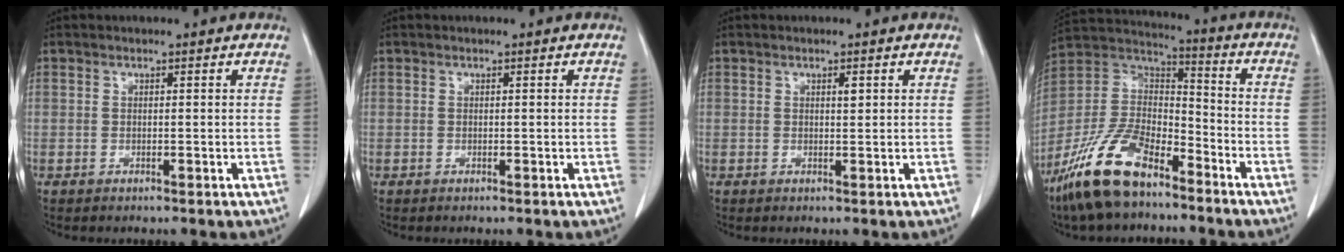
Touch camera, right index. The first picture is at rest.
{"total": 0.0}
{"total": 0.9, "force": [0.4, 0.3, 0.7], "torque": [-0.013, -0.001, 0.005]}
{"total": 15.9, "force": [-11.1, 5.9, 9.6], "torque": [-0.200, 0.005, -0.212]}